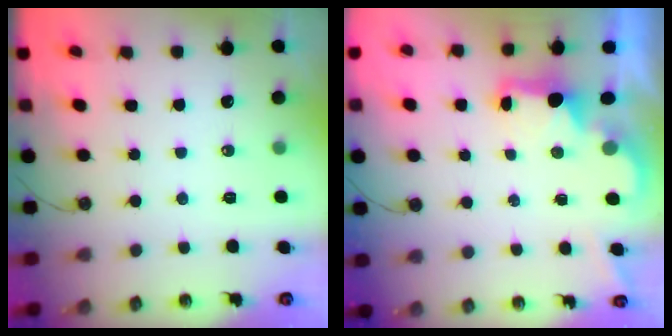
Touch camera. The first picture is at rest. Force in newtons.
{"total": 2.2, "press": 2.1, "slide": 0.8}